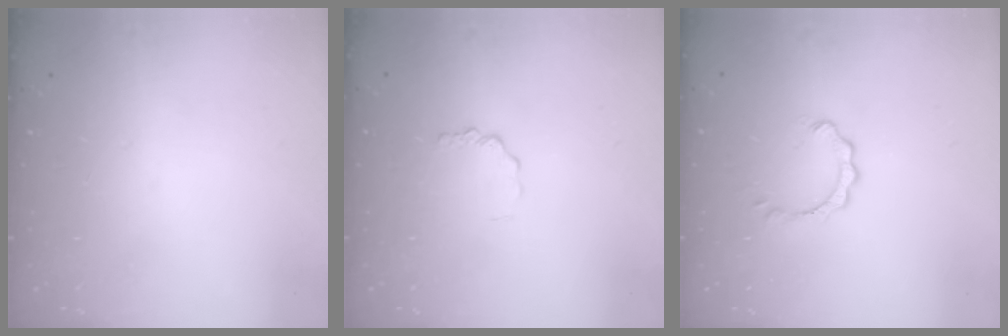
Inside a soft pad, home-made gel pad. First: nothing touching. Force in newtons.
{"total": 1.8, "press": 1.8, "slide": 0.3}
{"total": 1.0, "press": 1.0, "slide": 0.2}